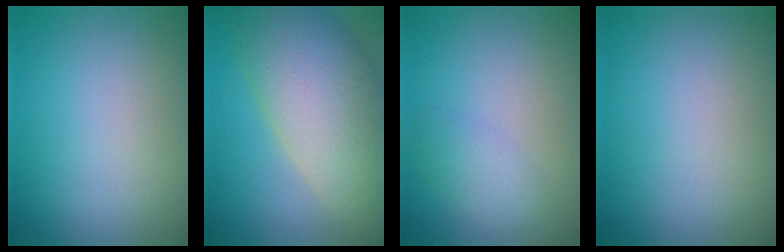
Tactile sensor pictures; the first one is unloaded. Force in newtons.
{"total": 11.5, "press": 11.4, "slide": 1.0}
{"total": 2.0, "press": 2.0, "slide": 0.2}
{"total": 0.0}